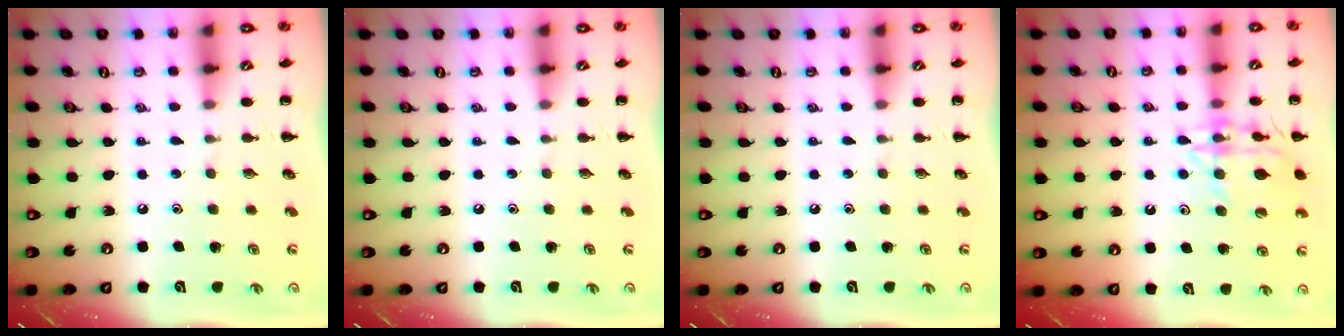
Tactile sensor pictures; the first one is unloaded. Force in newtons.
{"total": 0.0}
{"total": 0.0}
{"total": 16.4, "press": 16.3, "slide": 2.0}